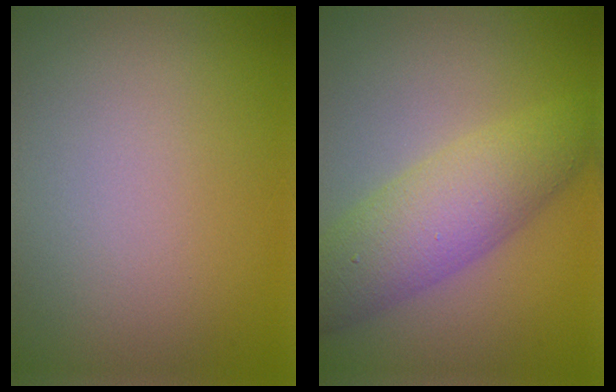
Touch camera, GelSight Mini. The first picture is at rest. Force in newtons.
{"total": 5.8, "press": 5.8, "slide": 0.2}